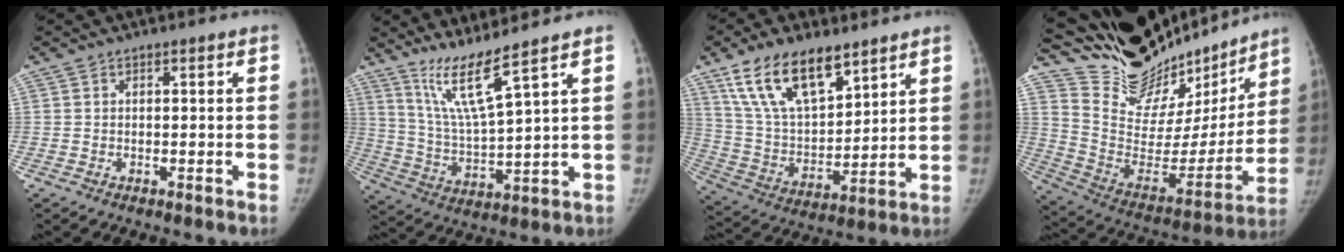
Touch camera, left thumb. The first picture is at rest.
{"total": 9.9, "force": [7.4, -0.8, 6.6], "torque": [-0.130, -0.061, 0.156]}
{"total": 18.0, "force": [11.5, 8.1, 11.2], "torque": [-0.167, -0.049, 0.225]}
{"total": 29.9, "force": [26.0, 10.0, 11.0], "torque": [-0.144, -0.132, 0.398]}